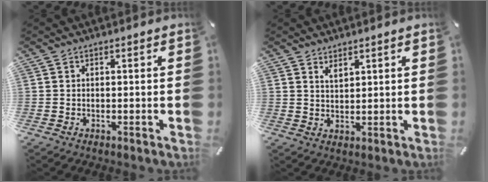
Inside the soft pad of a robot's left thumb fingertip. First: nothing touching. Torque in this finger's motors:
{"motor_torque": [0.06, -0.14, -0.04, -0.01, 0.03]}